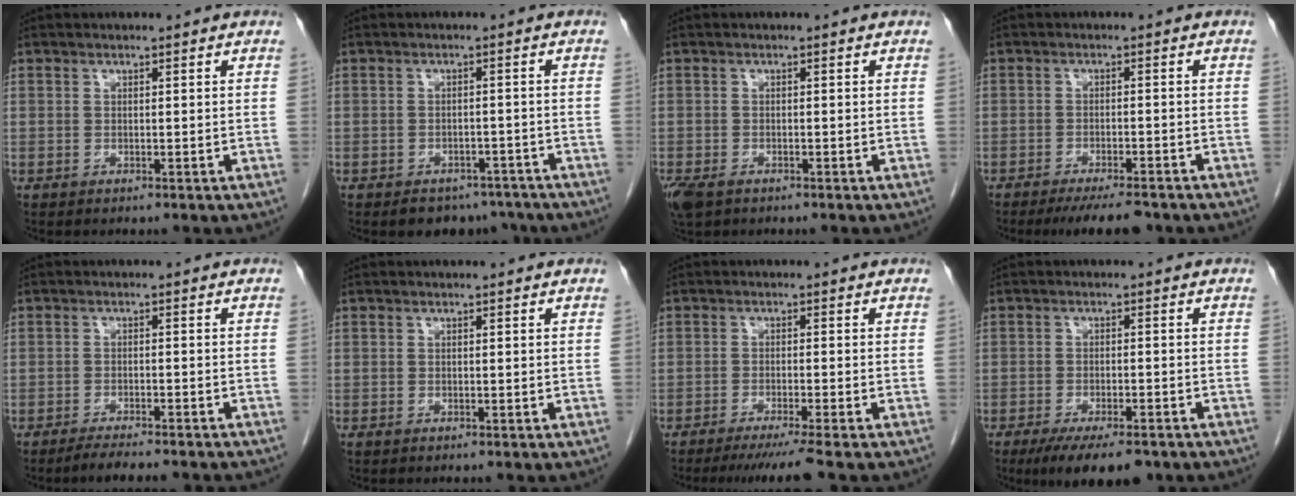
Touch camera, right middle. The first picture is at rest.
{"total": 5.6, "force": [-4.6, 3.1, 0.7], "torque": [0.009, 0.009, -0.058]}
{"total": 4.4, "force": [-2.8, 2.3, 2.5], "torque": [-0.058, -0.012, -0.047]}
{"total": 7.1, "force": [-5.9, 1.3, 3.6], "torque": [-0.047, -0.010, -0.091]}
{"total": 7.1, "force": [-6.3, 0.6, 3.2], "torque": [-0.038, -0.009, -0.093]}
{"total": 0.0}
{"total": 6.3, "force": [-5.2, -1.7, 3.2], "torque": [-0.034, -0.021, -0.083]}
{"total": 9.4, "force": [-6.9, 2.6, 5.8], "torque": [-0.084, -0.013, -0.102]}